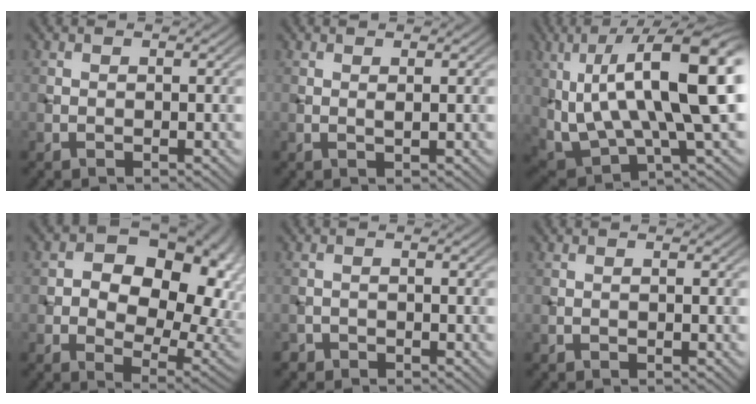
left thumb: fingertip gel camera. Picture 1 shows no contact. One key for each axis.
{"total": 0.8, "fx": 0.3, "fy": 0.0, "fz": 0.7, "tx": -0.017, "ty": 0.001, "tz": 0.005}
{"total": 17.2, "fx": 3.2, "fy": 6.6, "fz": 15.5, "tx": -0.272, "ty": 0.005, "tz": 0.058}
{"total": 16.2, "fx": 3.6, "fy": 10.9, "fz": 11.4, "tx": -0.150, "ty": 0.017, "tz": 0.067}
{"total": 1.1, "fx": -0.9, "fy": 0.5, "fz": -0.2, "tx": 0.006, "ty": 0.000, "tz": -0.020}
{"total": 0.0}